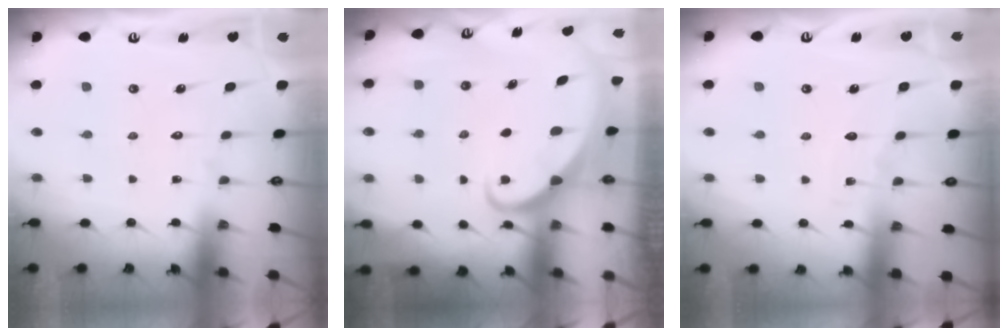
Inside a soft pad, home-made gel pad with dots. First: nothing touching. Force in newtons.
{"total": 2.7, "press": 2.7, "slide": 0.2}
{"total": 3.4, "press": 3.4, "slide": 0.3}